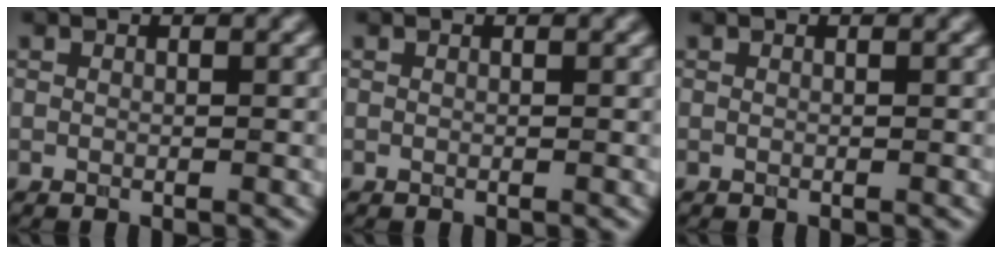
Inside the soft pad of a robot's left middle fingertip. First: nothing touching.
{"total": 0.0}
{"total": 0.0}